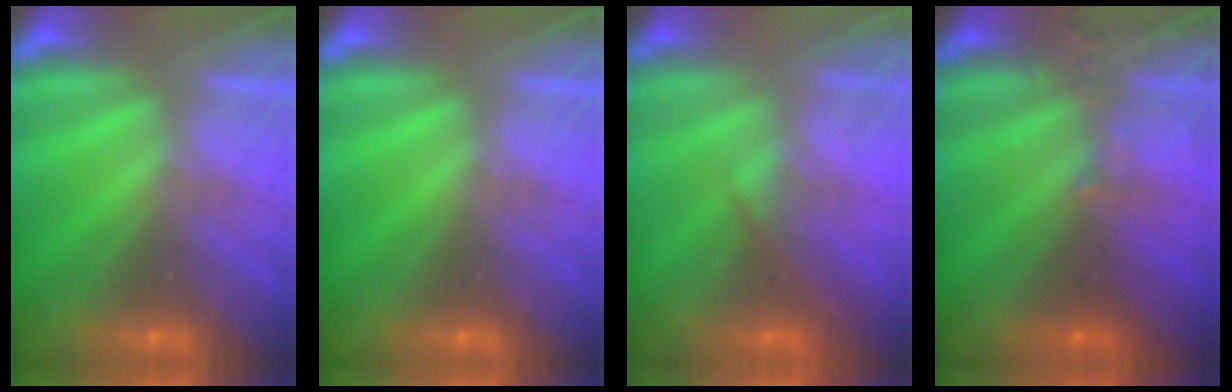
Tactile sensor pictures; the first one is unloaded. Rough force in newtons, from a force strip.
{"total": 0.0}
{"total": 2.1}
{"total": 3.7}